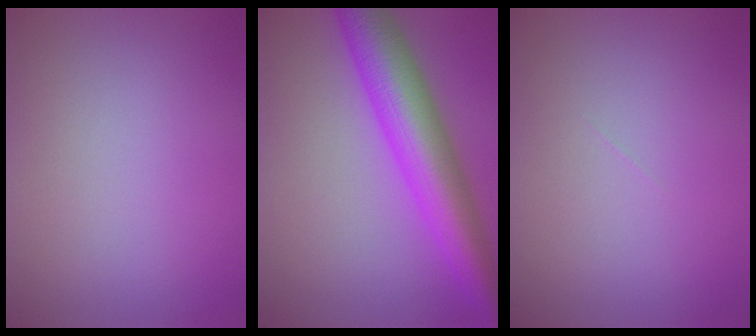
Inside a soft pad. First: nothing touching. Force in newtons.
{"total": 8.5, "press": 8.5, "slide": 0.1}
{"total": 0.0}